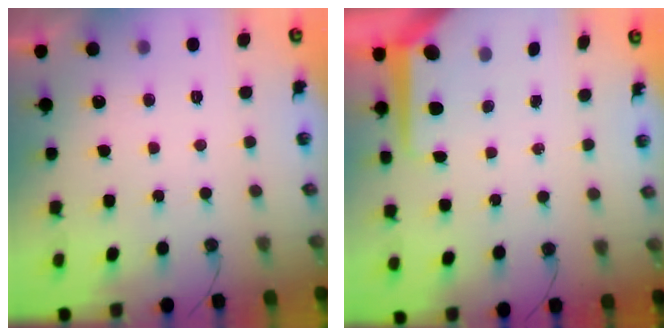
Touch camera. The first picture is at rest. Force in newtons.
{"total": 9.0, "press": 8.9, "slide": 0.7}